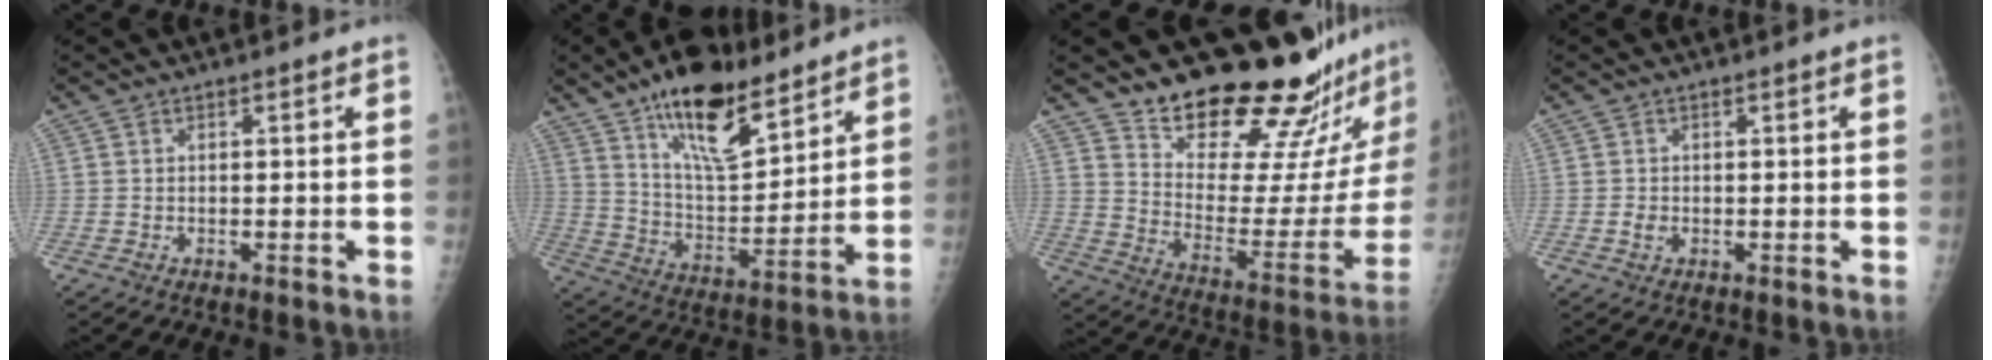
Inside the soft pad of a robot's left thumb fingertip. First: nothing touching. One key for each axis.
{"total": 18.3, "fx": 12.4, "fy": 6.7, "fz": 11.6, "tx": -0.155, "ty": -0.070, "tz": 0.217}
{"total": 24.9, "fx": 21.9, "fy": 5.4, "fz": 10.6, "tx": -0.119, "ty": -0.182, "tz": 0.304}
{"total": 1.3, "fx": -0.2, "fy": 1.0, "fz": 0.7, "tx": -0.012, "ty": 0.000, "tz": -0.003}